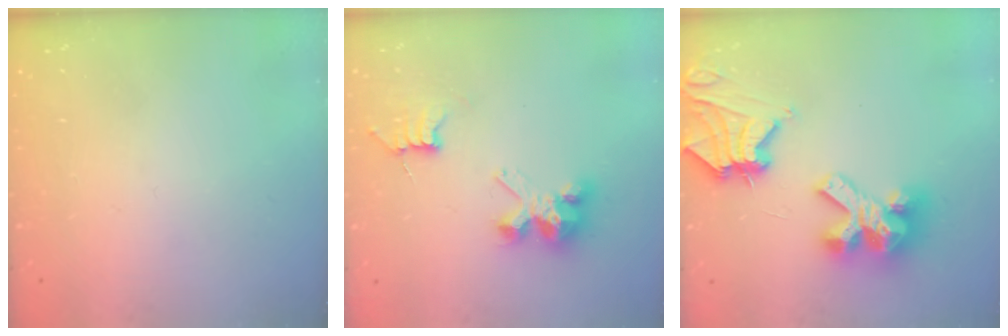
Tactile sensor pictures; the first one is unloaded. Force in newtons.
{"total": 7.1, "press": 7.1, "slide": 0.2}
{"total": 14.5, "press": 14.3, "slide": 1.8}